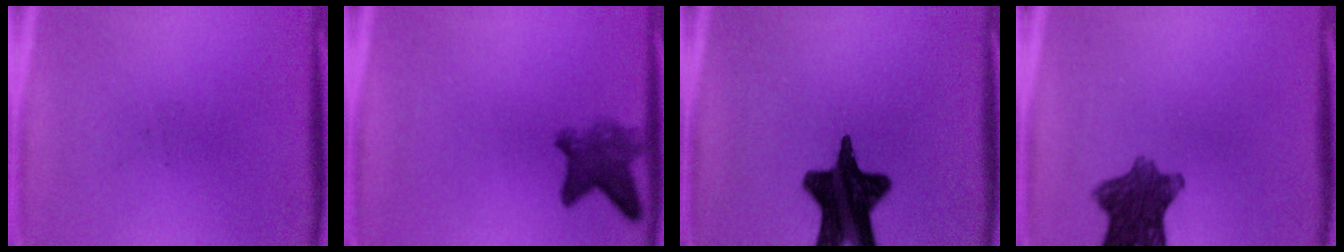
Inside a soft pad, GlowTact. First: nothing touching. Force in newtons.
{"total": 5.2}
{"total": 18.6}
{"total": 9.0}